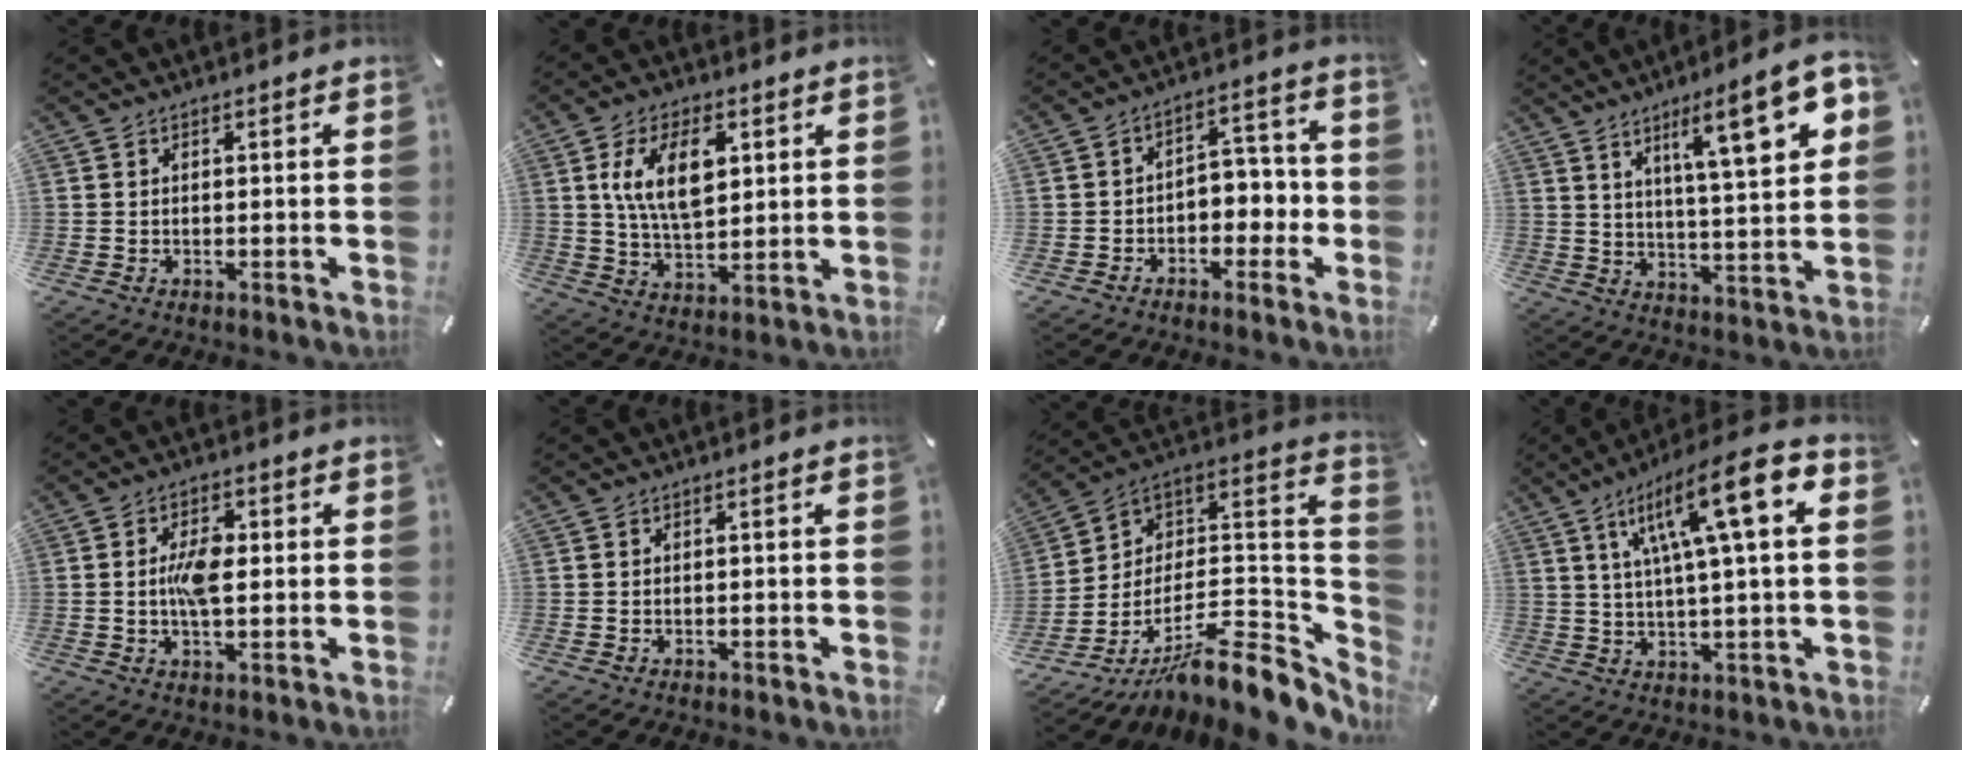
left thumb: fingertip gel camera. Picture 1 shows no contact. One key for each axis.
{"total": 12.4, "fx": 3.9, "fy": 7.1, "fz": 9.4, "tx": -0.187, "ty": 0.000, "tz": 0.066}
{"total": 5.5, "fx": -2.1, "fy": 4.5, "fz": 2.4, "tx": -0.035, "ty": 0.015, "tz": -0.040}
{"total": 15.9, "fx": 7.9, "fy": 3.7, "fz": 13.2, "tx": -0.191, "ty": -0.035, "tz": 0.116}
{"total": 7.3, "fx": 0.3, "fy": 3.7, "fz": 6.3, "tx": -0.118, "ty": 0.001, "tz": -0.002}
{"total": 0.6, "fx": -0.5, "fy": 0.2, "fz": 0.2, "tx": -0.005, "ty": 0.000, "tz": -0.011}
{"total": 12.4, "fx": -7.3, "fy": 6.3, "fz": 7.7, "tx": -0.080, "ty": -0.014, "tz": -0.123}
{"total": 16.1, "fx": 6.0, "fy": 3.1, "fz": 14.6, "tx": -0.245, "ty": -0.014, "tz": 0.090}